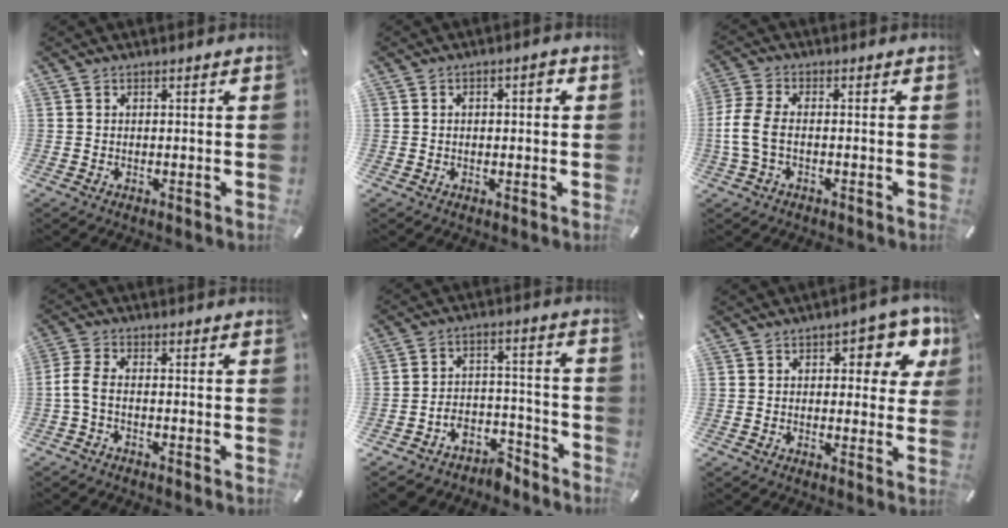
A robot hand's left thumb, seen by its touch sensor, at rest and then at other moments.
{"total": 2.5, "force": [0.2, 1.4, 2.0], "torque": [-0.031, 0.007, -0.002]}
{"total": 6.5, "force": [-1.7, 3.2, 5.4], "torque": [-0.130, -0.006, -0.035]}
{"total": 3.9, "force": [-1.7, 1.4, 3.2], "torque": [-0.083, -0.004, -0.038]}
{"total": 7.2, "force": [-5.2, 4.6, 2.0], "torque": [-0.019, 0.031, -0.094]}
{"total": 8.7, "force": [3.7, 4.7, 6.3], "torque": [-0.073, -0.014, 0.057]}